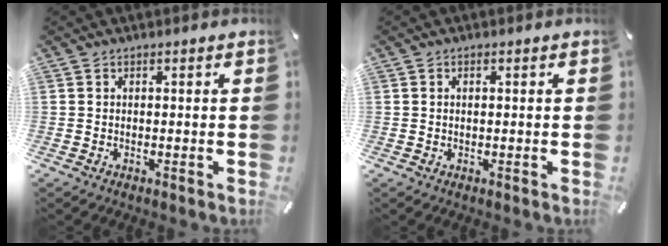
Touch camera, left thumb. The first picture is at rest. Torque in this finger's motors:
{"motor_torque": [-0.02, -0.31, -0.05, 0.08, -0.06]}